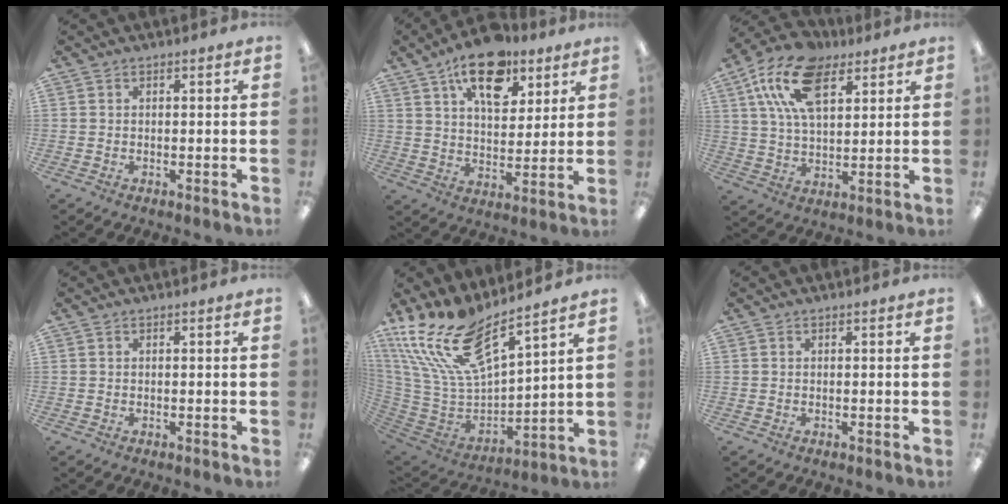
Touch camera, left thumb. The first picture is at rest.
{"total": 15.7, "force": [9.9, 8.1, 9.1], "torque": [-0.128, -0.044, 0.171]}
{"total": 18.0, "force": [9.1, 10.0, 11.9], "torque": [-0.230, -0.016, 0.162]}
{"total": 0.0}
{"total": 19.5, "force": [14.1, 7.1, 11.5], "torque": [-0.253, -0.101, 0.250]}
{"total": 0.0}